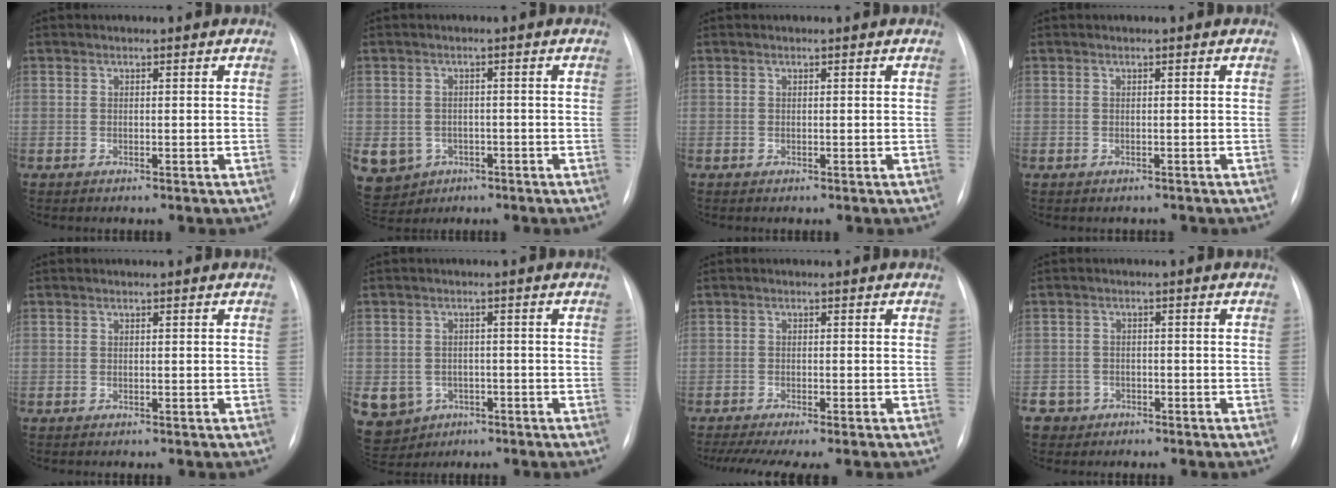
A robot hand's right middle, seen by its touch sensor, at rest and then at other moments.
{"total": 11.0, "force": [-4.4, 9.5, 3.3], "torque": [-0.100, 0.008, -0.053]}
{"total": 0.0}
{"total": 1.2, "force": [-1.1, 0.6, 0.1], "torque": [-0.005, 0.000, -0.013]}
{"total": 0.0}
{"total": 11.1, "force": [-4.6, 9.6, 3.2], "torque": [-0.096, 0.008, -0.055]}
{"total": 9.7, "force": [-8.0, 1.1, 5.5], "torque": [-0.075, -0.006, -0.117]}
{"total": 3.8, "force": [-2.4, 2.9, -0.4], "torque": [0.009, 0.011, -0.042]}